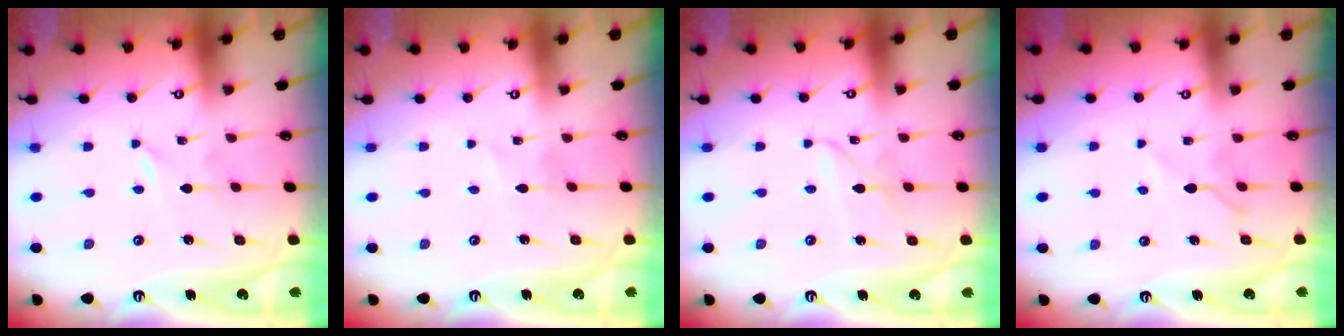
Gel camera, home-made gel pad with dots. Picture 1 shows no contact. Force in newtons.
{"total": 2.4, "press": 2.4, "slide": 0.2}
{"total": 2.8, "press": 2.8, "slide": 0.3}
{"total": 4.7, "press": 4.7, "slide": 0.7}